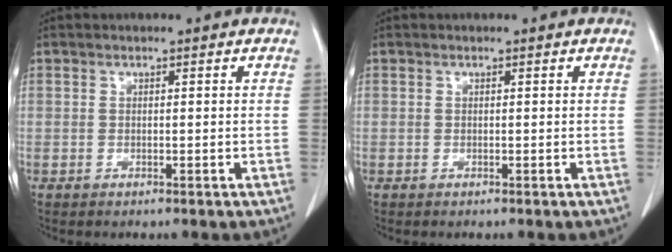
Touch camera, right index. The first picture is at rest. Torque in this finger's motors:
{"motor_torque": [0.00, 0.00, 0.00, 0.00]}